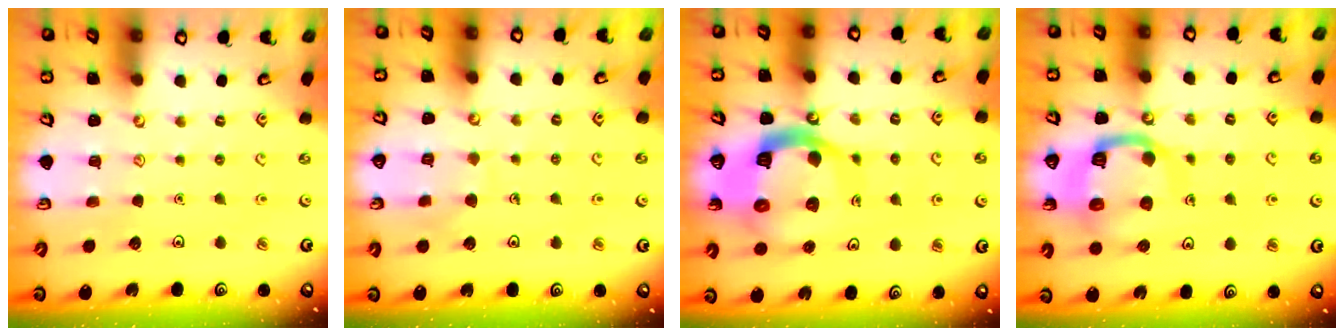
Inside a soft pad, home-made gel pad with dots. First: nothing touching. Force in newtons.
{"total": 6.1, "press": 6.1, "slide": 0.3}
{"total": 18.0, "press": 17.9, "slide": 1.9}
{"total": 13.5, "press": 13.5, "slide": 1.5}